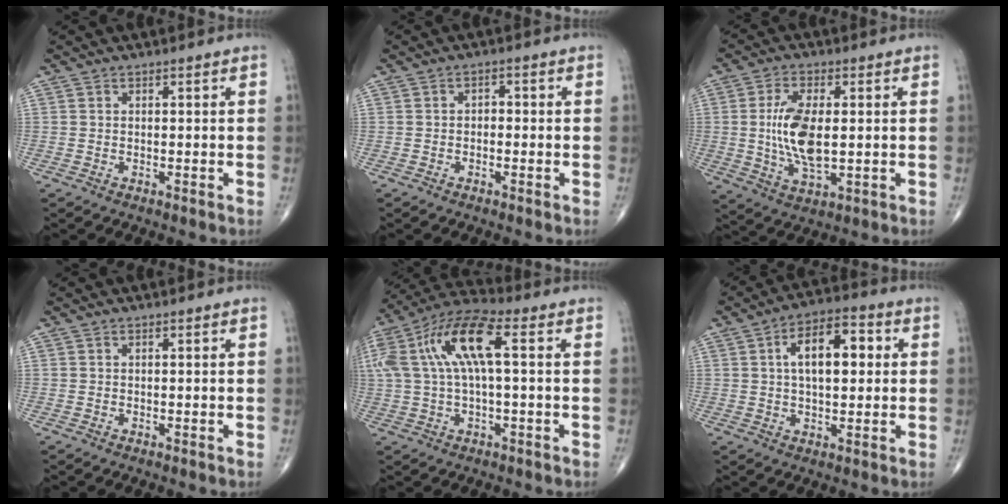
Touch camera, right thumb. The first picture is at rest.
{"total": 1.5, "force": [-0.4, 1.1, 0.9], "torque": [-0.004, 0.008, -0.011]}
{"total": 11.1, "force": [0.4, 5.0, 9.9], "torque": [-0.196, -0.010, 0.012]}
{"total": 0.0}
{"total": 16.9, "force": [3.2, 6.0, 15.4], "torque": [-0.337, 0.044, 0.053]}
{"total": 11.3, "force": [2.1, 5.7, 9.6], "torque": [-0.139, 0.018, 0.028]}